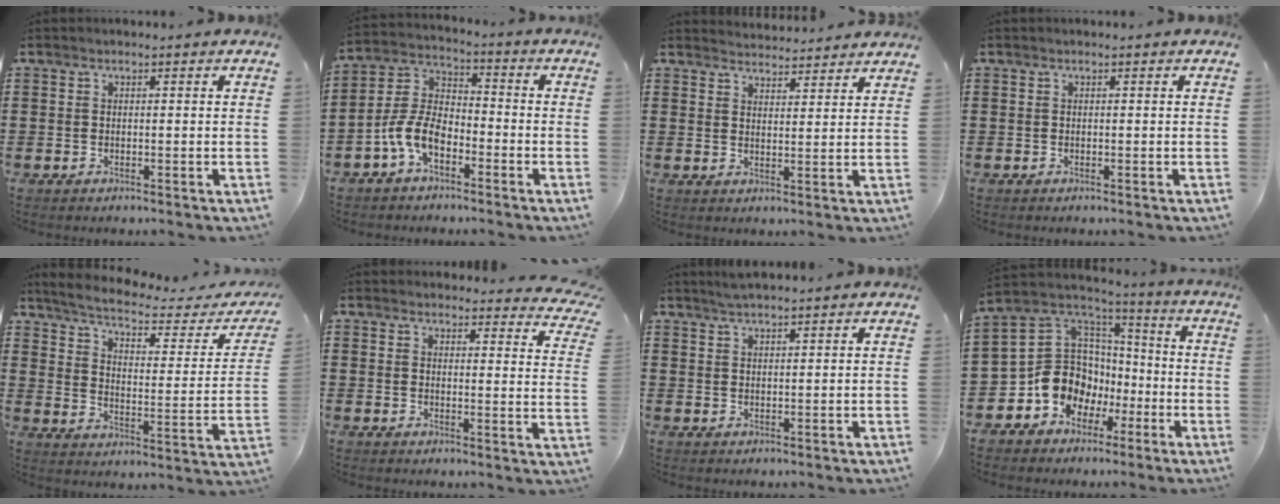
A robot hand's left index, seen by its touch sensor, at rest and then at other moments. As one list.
[{"total": 7.9, "force": [-4.8, 3.8, 4.9], "torque": [-0.135, 0.000, -0.102]}, {"total": 3.3, "force": [3.2, 0.0, -0.2], "torque": [-0.006, -0.015, 0.061]}, {"total": 0.0}, {"total": 4.7, "force": [3.8, 0.6, 2.7], "torque": [-0.074, -0.030, 0.057]}, {"total": 3.5, "force": [3.3, 0.6, 0.9], "torque": [-0.017, -0.020, 0.057]}, {"total": 1.7, "force": [1.6, 0.0, 0.6], "torque": [-0.015, 0.000, 0.030]}, {"total": 11.5, "force": [-4.1, 10.1, 3.6], "torque": [-0.120, 0.000, -0.073]}]